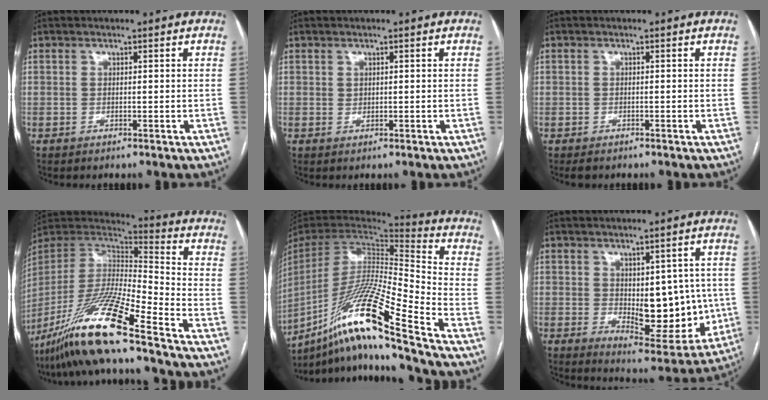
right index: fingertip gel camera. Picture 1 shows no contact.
{"total": 0.6, "force": [0.3, 0.4, 0.3], "torque": [-0.004, -0.002, 0.005]}
{"total": 1.6, "force": [-1.0, 1.2, 0.2], "torque": [-0.009, 0.002, -0.015]}
{"total": 19.5, "force": [-14.3, -0.4, 13.4], "torque": [-0.288, -0.031, -0.273]}
{"total": 23.8, "force": [-16.1, -1.0, 17.5], "torque": [-0.341, -0.033, -0.302]}
{"total": 12.9, "force": [-0.6, 5.9, 11.5], "torque": [-0.145, 0.000, 0.012]}